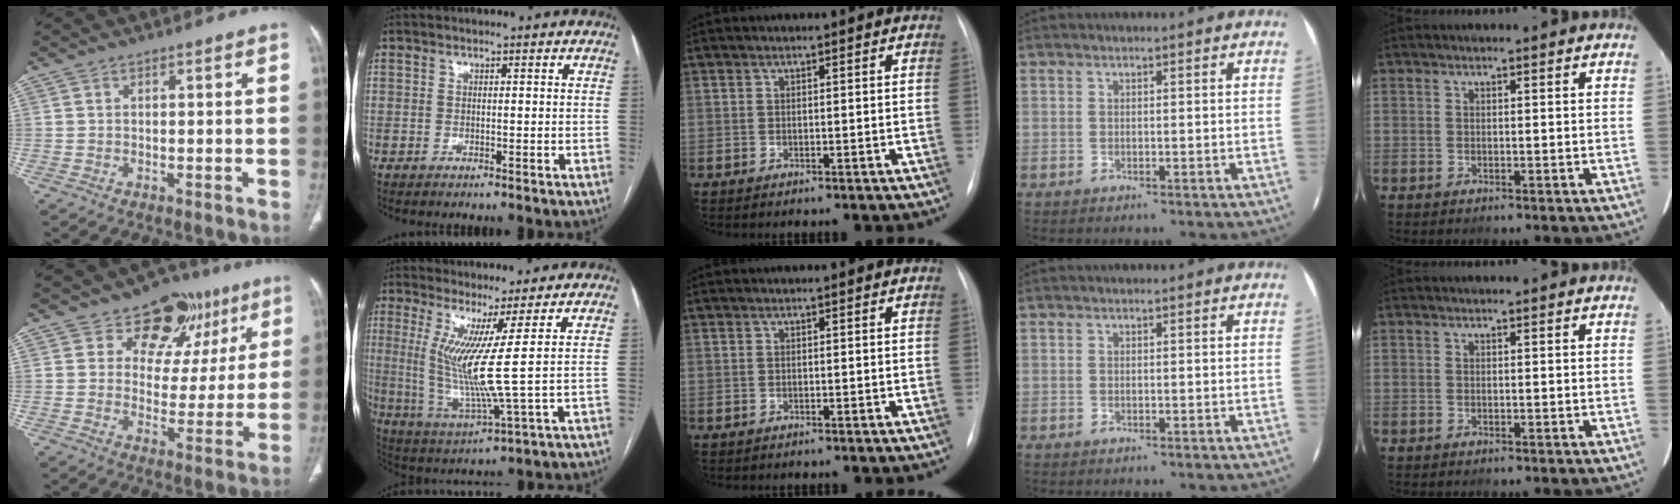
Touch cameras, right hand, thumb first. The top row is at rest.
{"thumb": {"total": 13.0, "force": [7.6, 9.6, 4.5], "torque": [-0.001, -0.021, 0.097]}, "index": {"total": 9.0, "force": [2.4, -2.2, 8.4], "torque": [-0.172, -0.036, 0.055]}}